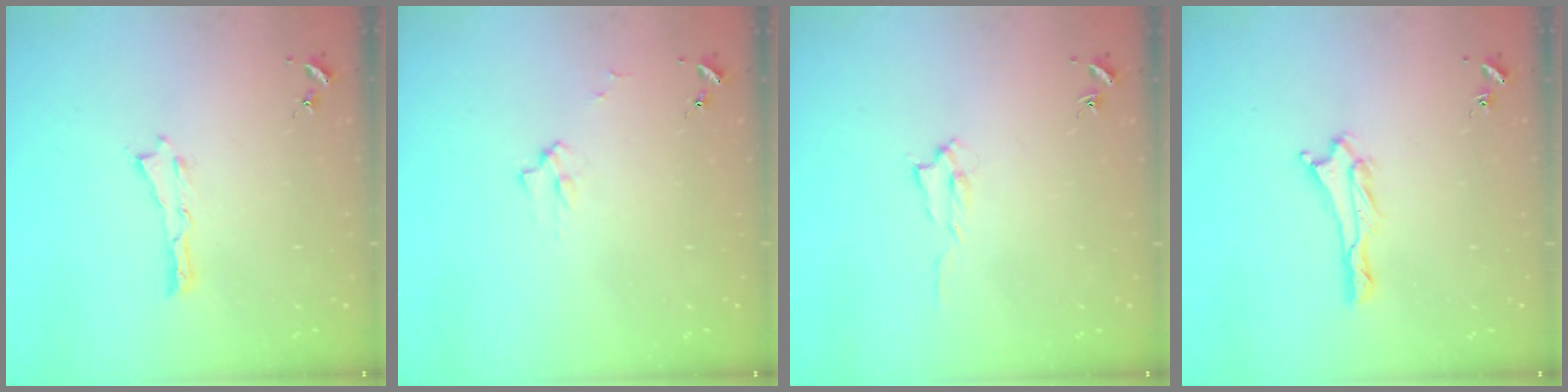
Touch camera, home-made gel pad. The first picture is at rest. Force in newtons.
{"total": 2.2, "press": 2.2, "slide": 0.3}
{"total": 1.4, "press": 1.4, "slide": 0.2}
{"total": 1.4, "press": 1.4, "slide": 0.2}